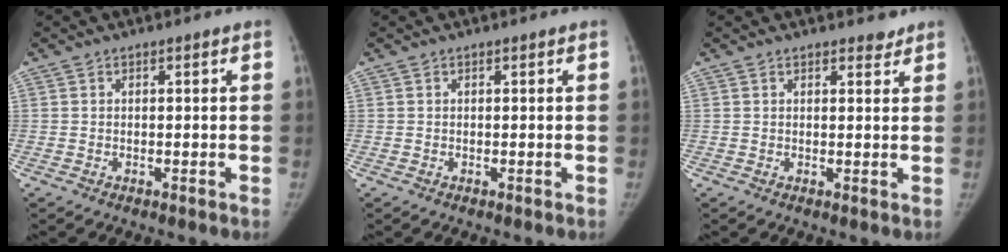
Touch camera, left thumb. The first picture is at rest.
{"total": 0.0}
{"total": 2.6, "force": [2.3, 1.1, 0.8], "torque": [0.007, -0.011, 0.027]}